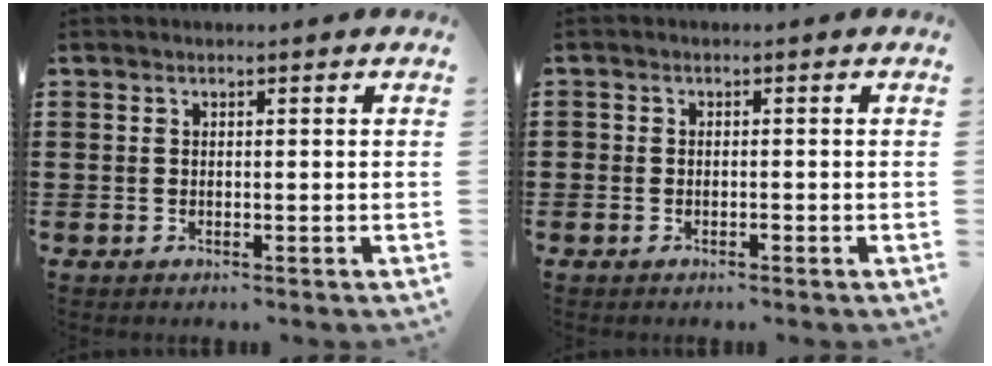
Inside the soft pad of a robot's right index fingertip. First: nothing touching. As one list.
[{"total": 0.8, "force": [-0.6, 0.5, 0.3], "torque": [-0.008, 0.000, -0.012]}]